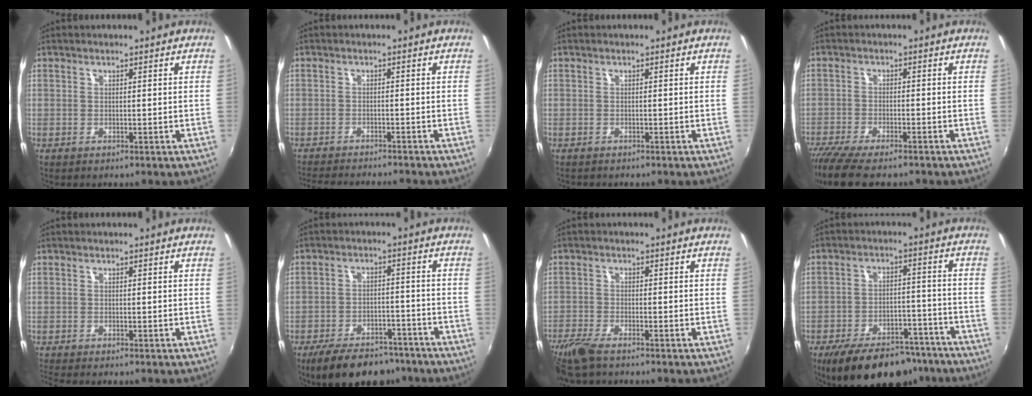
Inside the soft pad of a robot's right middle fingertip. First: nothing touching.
{"total": 10.0, "force": [-9.2, 1.0, 4.0], "torque": [-0.094, -0.016, -0.145]}
{"total": 1.0, "force": [-1.0, 0.3, 0.2], "torque": [-0.008, -0.004, -0.016]}
{"total": 10.9, "force": [-9.0, 2.3, 5.7], "torque": [-0.134, -0.043, -0.158]}
{"total": 2.4, "force": [-2.1, 0.1, 1.1], "torque": [-0.028, -0.015, -0.042]}
{"total": 14.7, "force": [-11.6, 6.1, 6.7], "torque": [-0.140, -0.001, -0.166]}
{"total": 7.4, "force": [-5.9, 1.8, 4.1], "torque": [-0.112, -0.028, -0.118]}
{"total": 19.8, "force": [-15.5, 8.0, 9.5], "torque": [-0.174, 0.001, -0.209]}